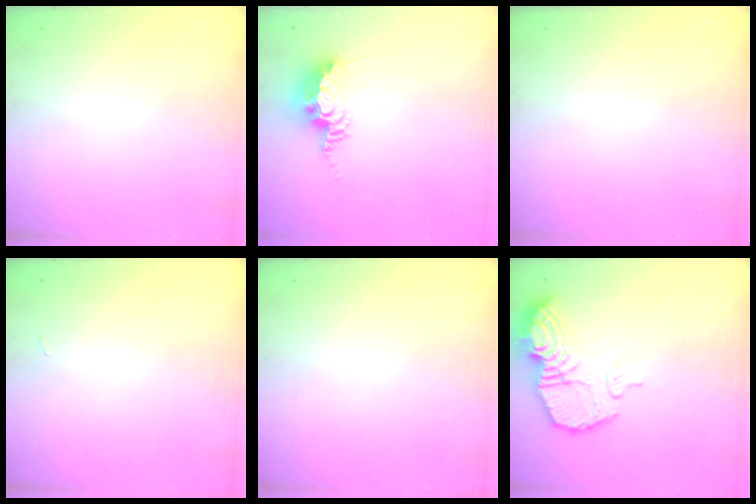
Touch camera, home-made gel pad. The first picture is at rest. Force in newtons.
{"total": 8.8, "press": 8.8, "slide": 0.5}
{"total": 0.0}
{"total": 11.6, "press": 2.7, "slide": 11.3}
{"total": 0.0}
{"total": 15.7, "press": 15.6, "slide": 1.7}